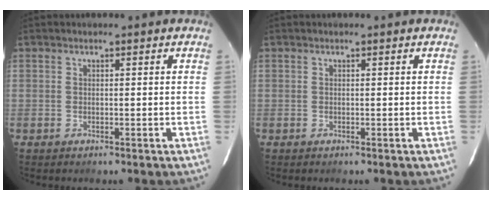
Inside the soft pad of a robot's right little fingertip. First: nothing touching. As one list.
[{"total": 0.0}]